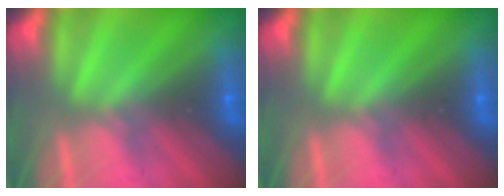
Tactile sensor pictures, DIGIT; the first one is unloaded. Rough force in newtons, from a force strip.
{"total": 0.0}